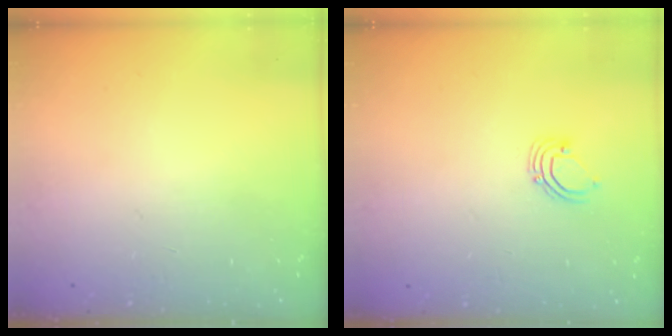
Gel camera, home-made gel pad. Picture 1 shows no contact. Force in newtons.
{"total": 3.8, "press": 3.8, "slide": 0.3}